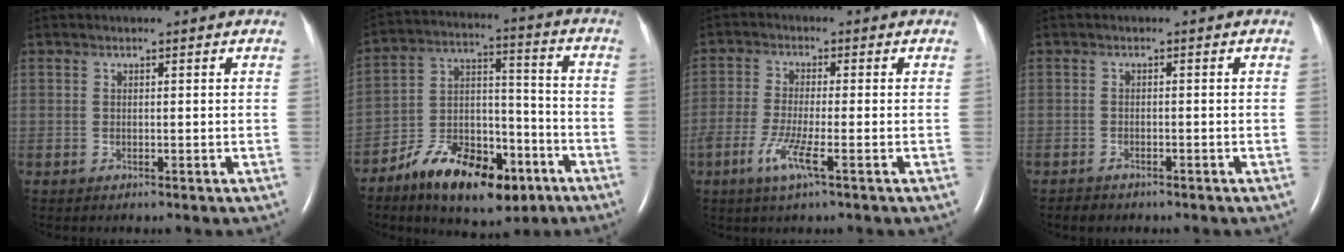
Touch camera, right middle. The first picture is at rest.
{"total": 16.6, "force": [-10.1, 7.3, 11.1], "torque": [-0.186, 0.018, -0.161]}
{"total": 5.4, "force": [-2.5, 0.3, 4.7], "torque": [-0.103, -0.011, -0.053]}
{"total": 1.7, "force": [-1.4, 0.9, 0.3], "torque": [-0.014, 0.000, -0.021]}